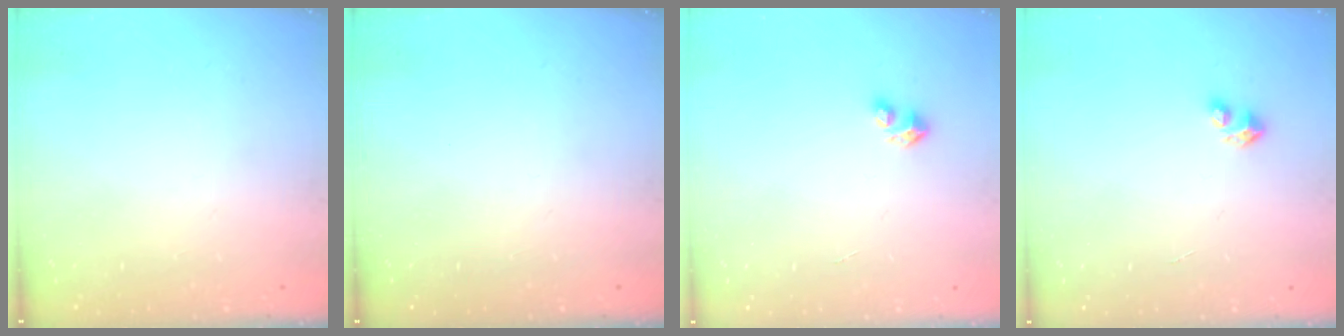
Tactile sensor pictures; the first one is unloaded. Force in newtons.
{"total": 0.0}
{"total": 3.0, "press": 2.9, "slide": 0.2}
{"total": 3.0, "press": 2.9, "slide": 0.2}